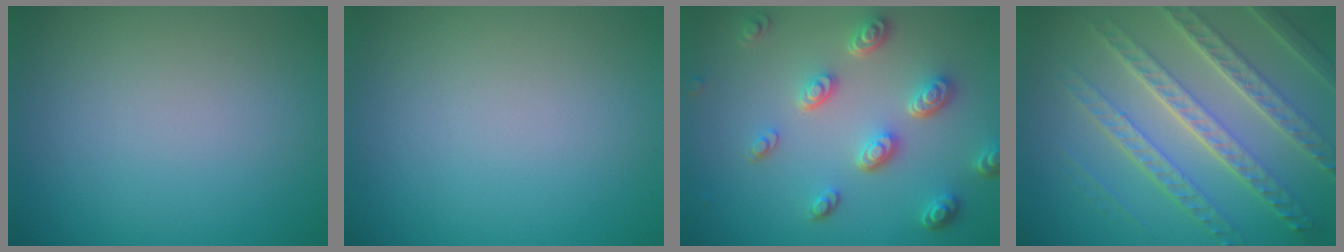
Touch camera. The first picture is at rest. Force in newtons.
{"total": 0.0}
{"total": 4.7, "press": 3.6, "slide": 3.1}
{"total": 7.8, "press": 5.5, "slide": 5.5}